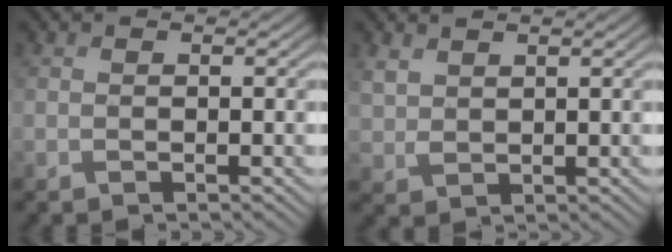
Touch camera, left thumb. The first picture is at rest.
{"total": 2.6, "force": [1.8, 1.5, 1.2], "torque": [-0.035, -0.003, 0.041]}